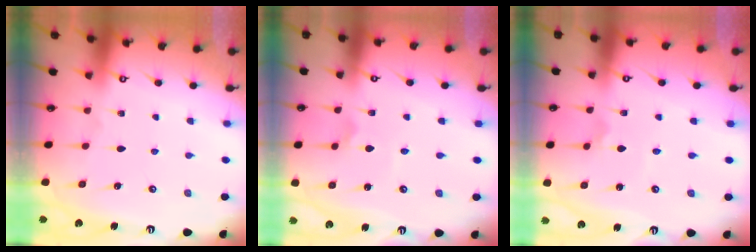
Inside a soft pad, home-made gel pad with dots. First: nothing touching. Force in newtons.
{"total": 2.5, "press": 2.4, "slide": 0.5}
{"total": 1.8, "press": 1.7, "slide": 0.4}